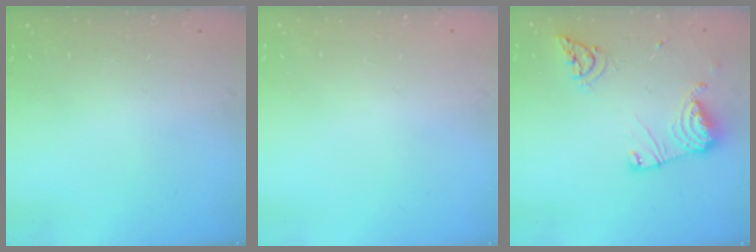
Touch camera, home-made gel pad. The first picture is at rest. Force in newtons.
{"total": 1.1, "press": 0.8, "slide": 0.7}
{"total": 12.6, "press": 12.5, "slide": 1.5}